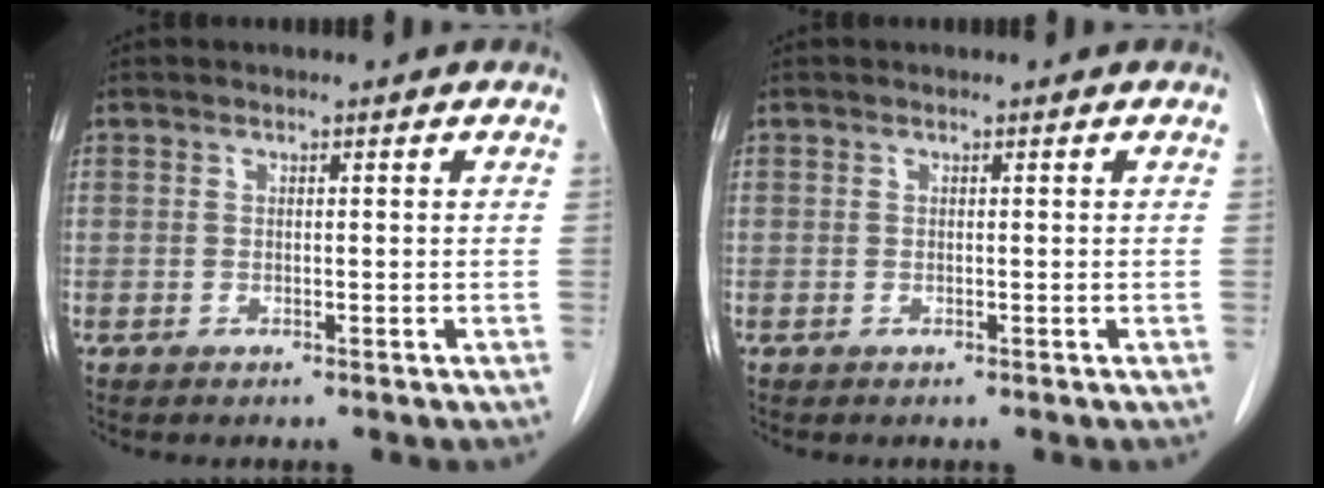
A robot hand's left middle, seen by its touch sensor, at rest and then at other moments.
{"total": 0.0}